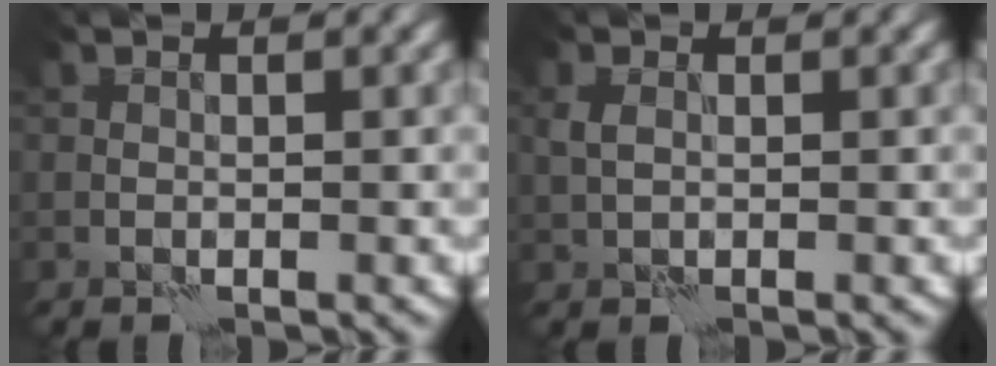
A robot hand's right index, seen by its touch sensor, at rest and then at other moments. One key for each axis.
{"total": 1.0, "fx": 0.5, "fy": 0.5, "fz": 0.7, "tx": -0.017, "ty": 0.001, "tz": 0.007}